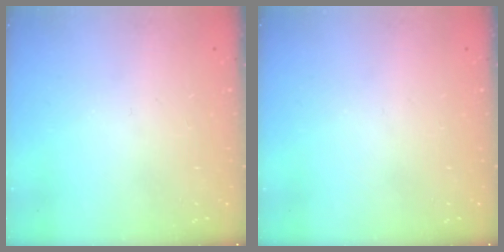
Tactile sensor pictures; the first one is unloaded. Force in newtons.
{"total": 0.0}